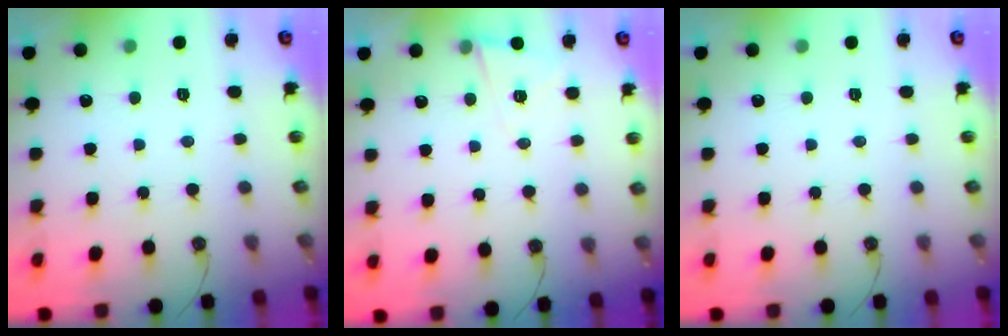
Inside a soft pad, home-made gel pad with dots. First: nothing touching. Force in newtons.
{"total": 5.4, "press": 5.3, "slide": 1.4}
{"total": 0.0}